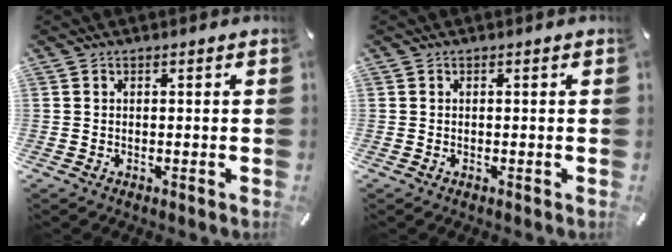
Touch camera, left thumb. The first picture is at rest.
{"total": 0.0}